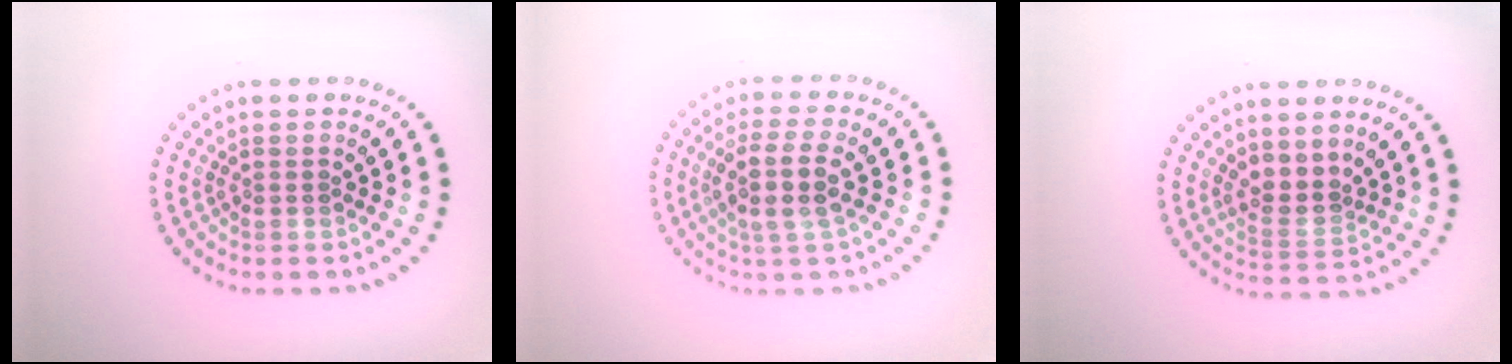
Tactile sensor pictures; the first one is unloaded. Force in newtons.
{"total": 3.6, "press": 3.2, "slide": 1.7}
{"total": 2.5, "press": 2.1, "slide": 1.3}